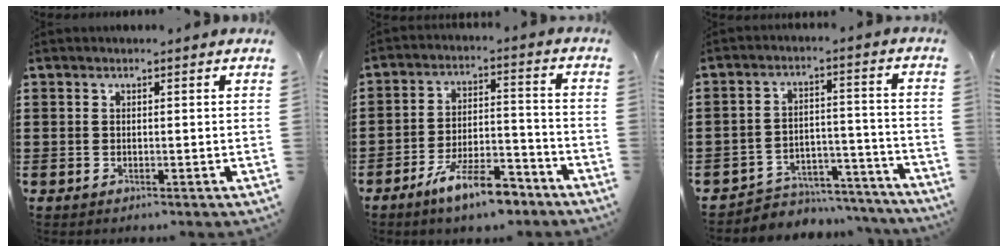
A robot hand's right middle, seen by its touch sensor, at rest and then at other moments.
{"total": 9.5, "force": [-7.5, 2.3, 5.5], "torque": [-0.095, 0.020, -0.138]}
{"total": 4.9, "force": [-4.7, 1.3, 0.3], "torque": [-0.009, 0.014, -0.099]}